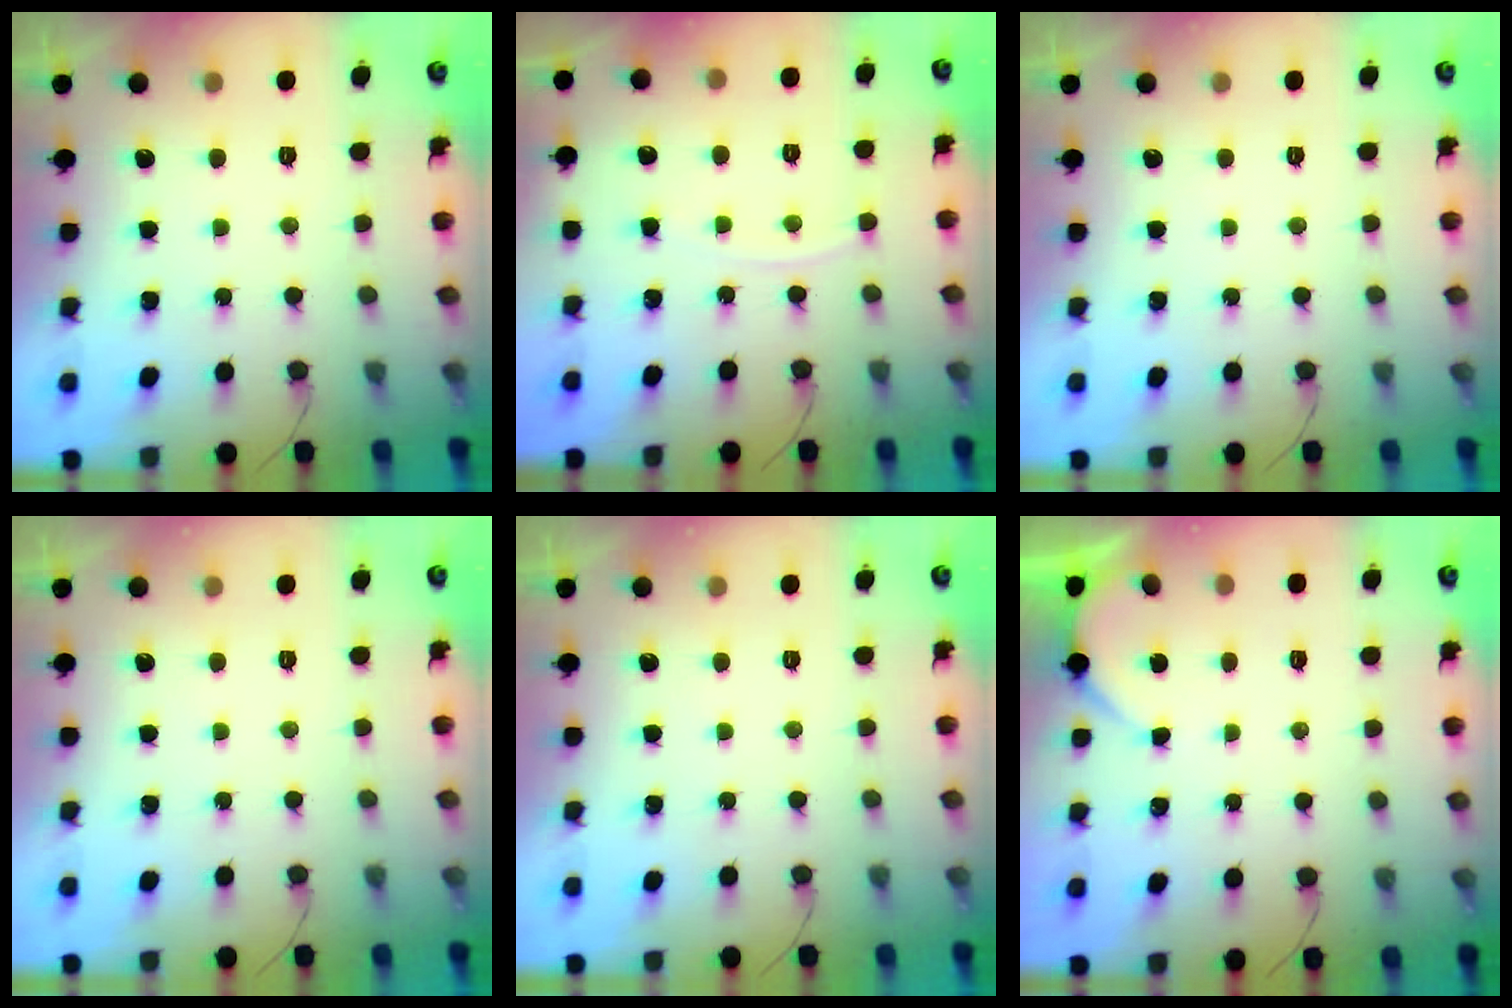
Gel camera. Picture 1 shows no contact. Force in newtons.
{"total": 5.7, "press": 5.6, "slide": 0.9}
{"total": 0.0}
{"total": 0.0}
{"total": 0.0}
{"total": 1.8, "press": 1.8, "slide": 0.2}